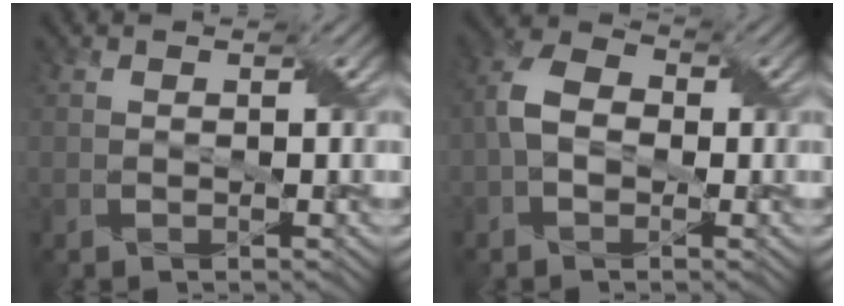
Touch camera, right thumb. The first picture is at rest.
{"total": 5.3, "force": [-0.7, 3.7, 3.8], "torque": [-0.081, 0.010, -0.023]}